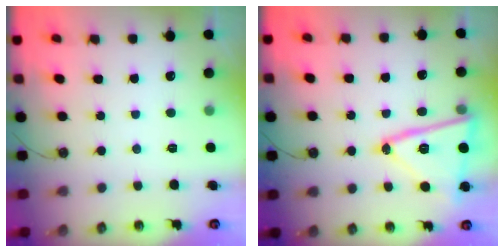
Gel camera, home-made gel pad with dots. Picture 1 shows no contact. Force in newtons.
{"total": 18.1, "press": 18.1, "slide": 1.0}